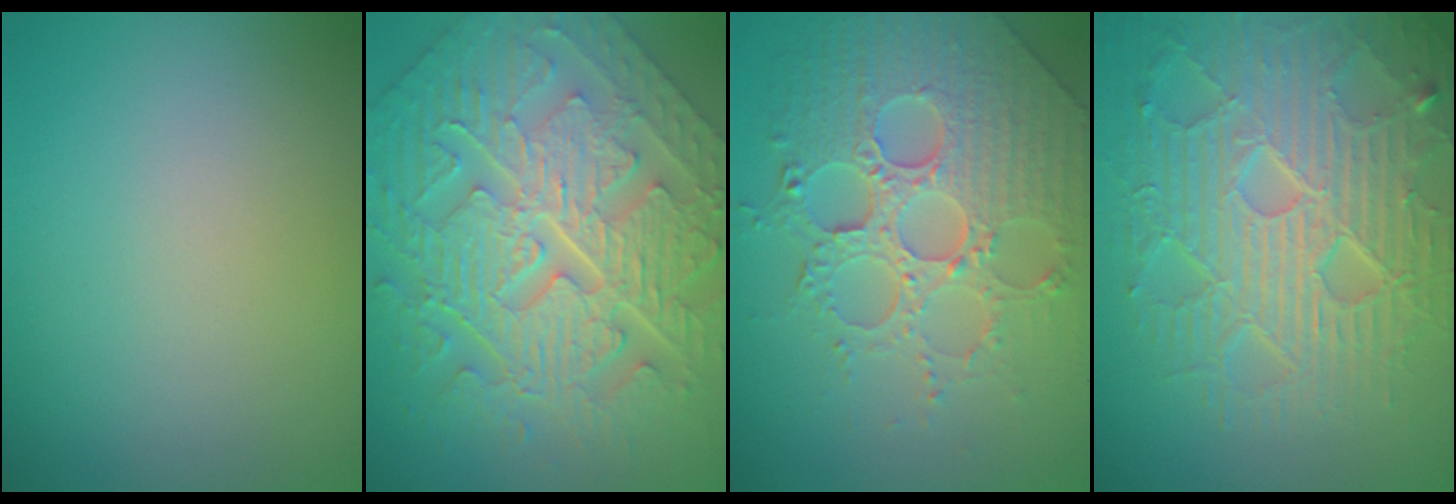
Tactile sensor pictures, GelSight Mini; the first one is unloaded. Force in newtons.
{"total": 11.4, "press": 7.9, "slide": 8.3}
{"total": 8.1, "press": 6.0, "slide": 5.5}
{"total": 9.0, "press": 6.5, "slide": 6.3}